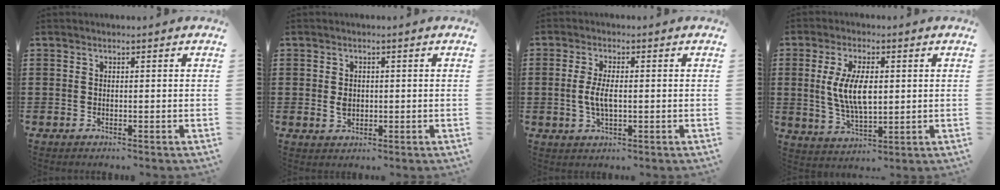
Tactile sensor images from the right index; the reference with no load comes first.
{"total": 2.1, "force": [0.1, 1.3, 1.6], "torque": [-0.034, 0.001, 0.003]}
{"total": 4.4, "force": [-0.3, 1.8, 4.0], "torque": [-0.097, -0.005, -0.014]}
{"total": 8.1, "force": [0.7, 3.6, 7.2], "torque": [-0.153, 0.006, 0.008]}